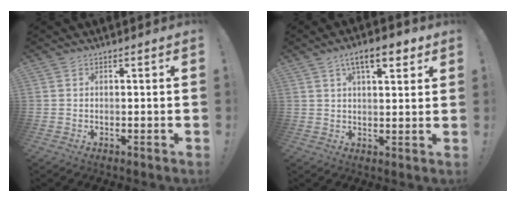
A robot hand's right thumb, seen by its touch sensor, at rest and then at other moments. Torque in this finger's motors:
{"motor_torque": [-0.54, 0.73, 0.35, 0.11, 0.01]}